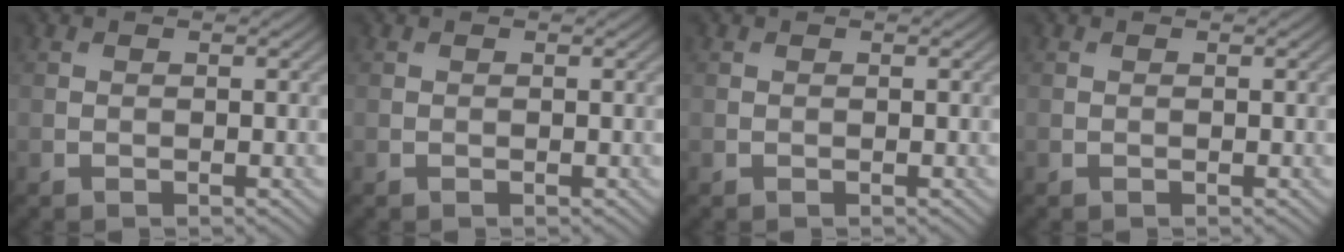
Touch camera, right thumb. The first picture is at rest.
{"total": 0.0}
{"total": 0.0}
{"total": 0.0}